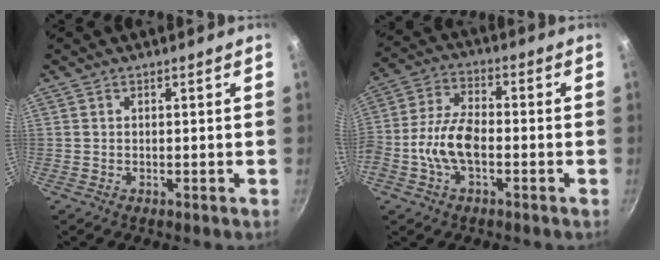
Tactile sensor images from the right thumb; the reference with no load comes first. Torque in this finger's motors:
{"motor_torque": [0.15, 0.14, 0.60, -0.56, 0.16]}